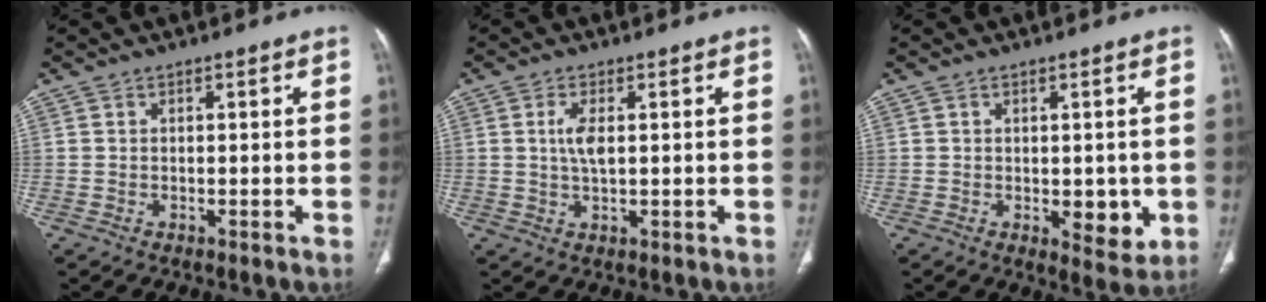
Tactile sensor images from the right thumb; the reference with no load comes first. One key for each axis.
{"total": 3.9, "fx": 0.7, "fy": 1.5, "fz": 3.5, "tx": -0.076, "ty": -0.002, "tz": 0.015}
{"total": 6.1, "fx": -0.9, "fy": 3.2, "fz": 5.1, "tx": -0.044, "ty": -0.011, "tz": -0.002}